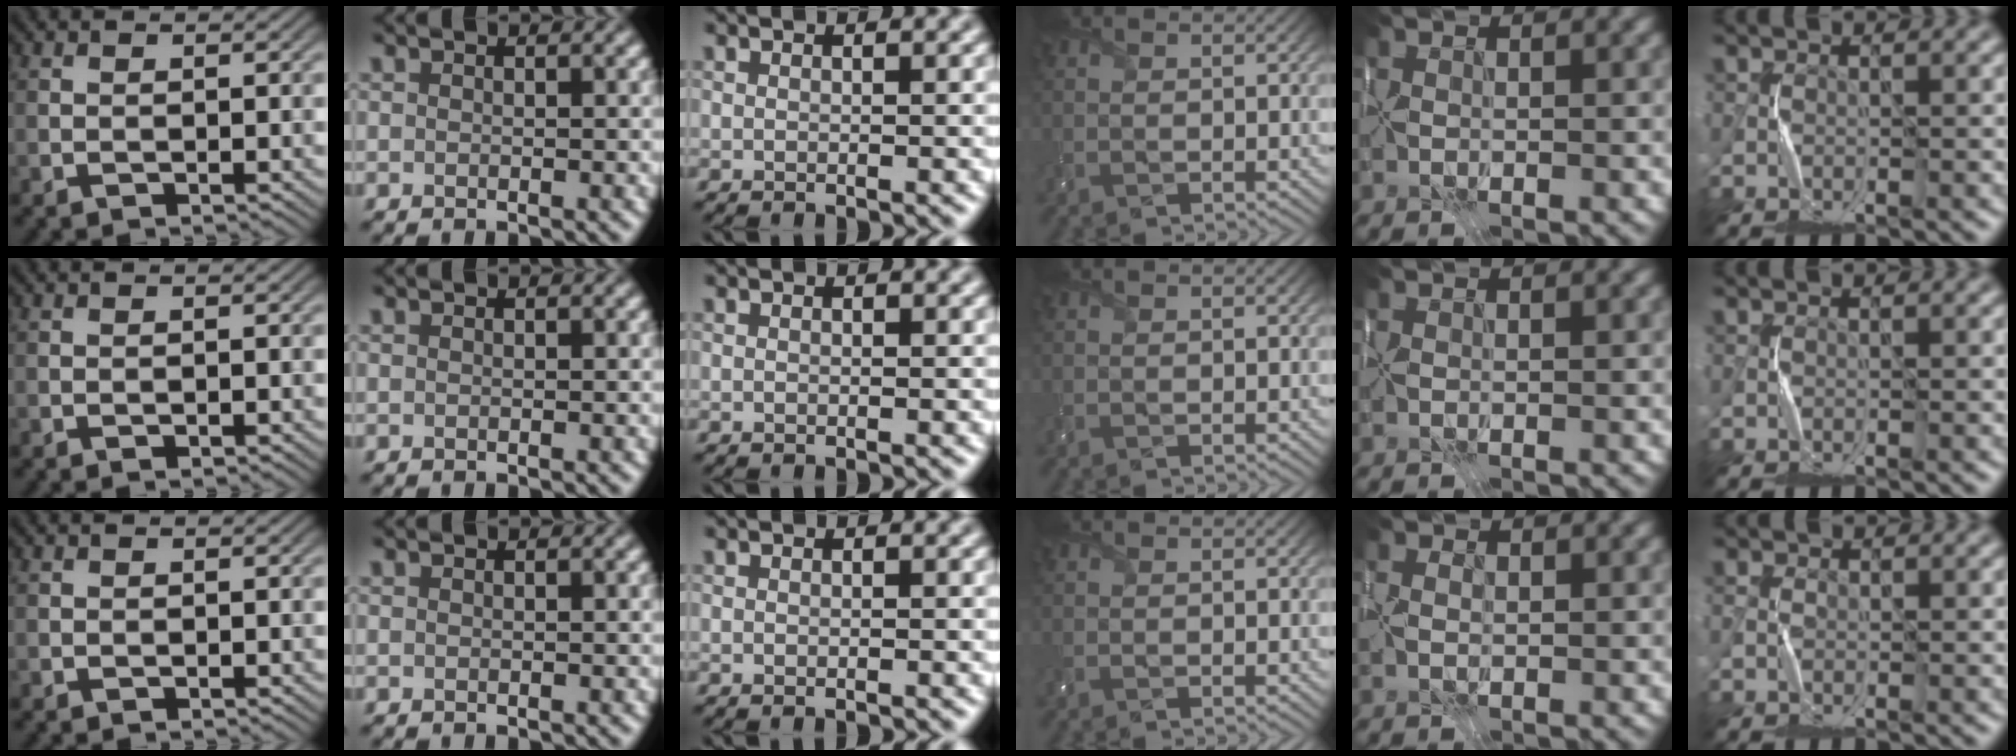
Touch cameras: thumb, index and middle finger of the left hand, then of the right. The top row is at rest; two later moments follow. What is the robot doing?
{"motion": "wrap", "object": "scarf"}